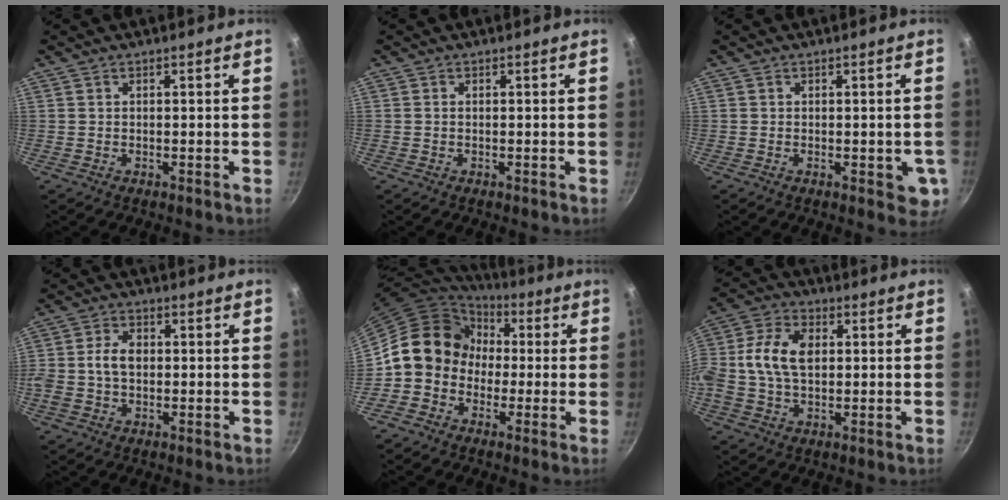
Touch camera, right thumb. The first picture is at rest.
{"total": 0.0}
{"total": 4.7, "force": [-1.0, 2.4, 3.9], "torque": [-0.029, -0.003, -0.014]}
{"total": 7.6, "force": [0.0, 5.4, 5.3], "torque": [-0.093, 0.018, -0.011]}
{"total": 12.8, "force": [-0.4, 11.4, 5.8], "torque": [-0.055, 0.036, -0.026]}
{"total": 11.7, "force": [1.0, 7.7, 8.8], "torque": [-0.164, 0.020, 0.001]}